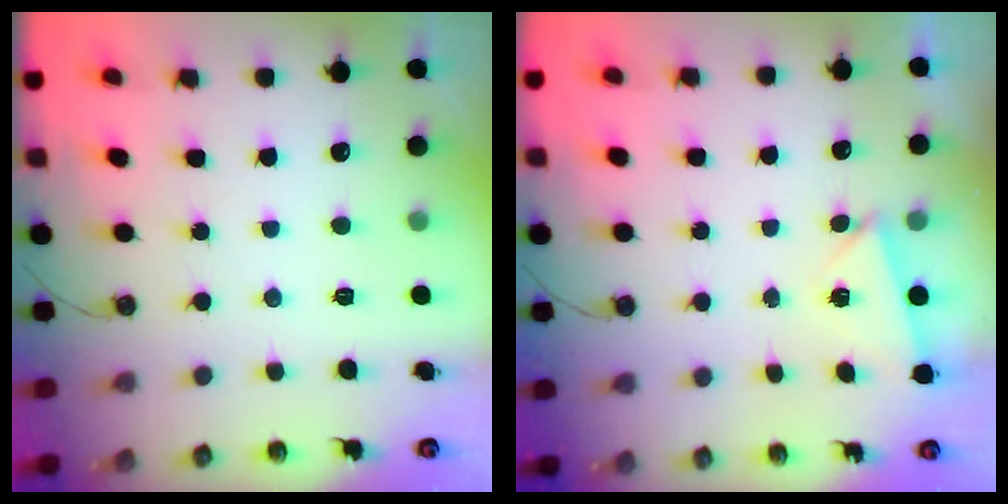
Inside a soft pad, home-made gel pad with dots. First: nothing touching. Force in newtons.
{"total": 2.6, "press": 2.2, "slide": 1.4}